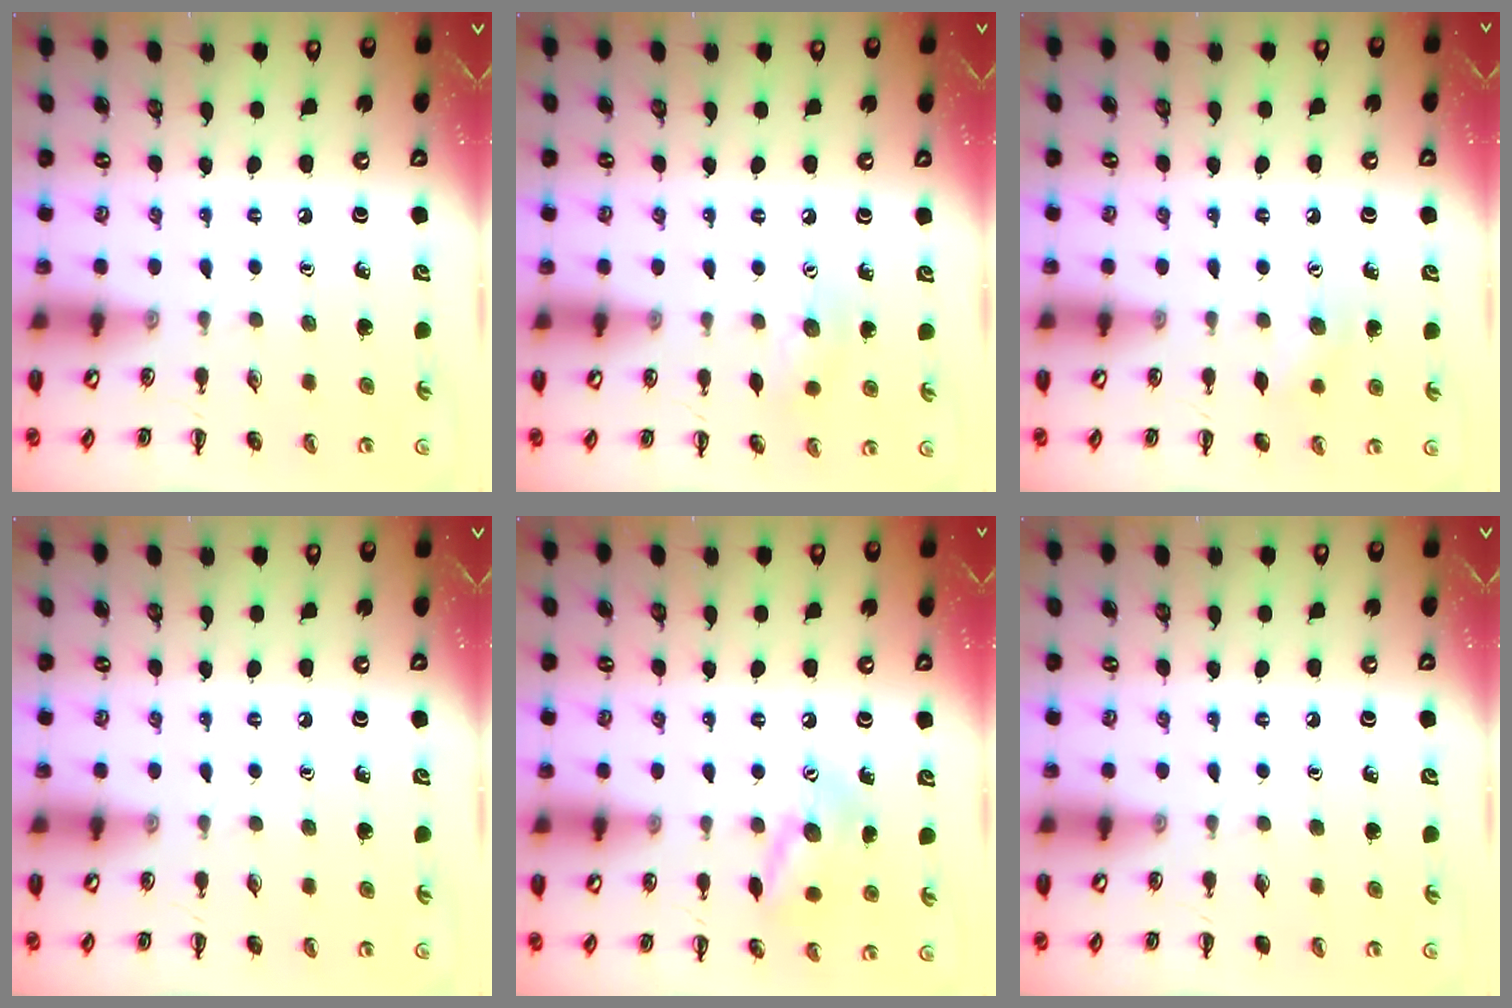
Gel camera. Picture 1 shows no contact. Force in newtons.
{"total": 7.3, "press": 7.1, "slide": 1.7}
{"total": 7.2, "press": 7.0, "slide": 1.8}
{"total": 0.0}
{"total": 11.1, "press": 11.1, "slide": 0.7}
{"total": 0.0}